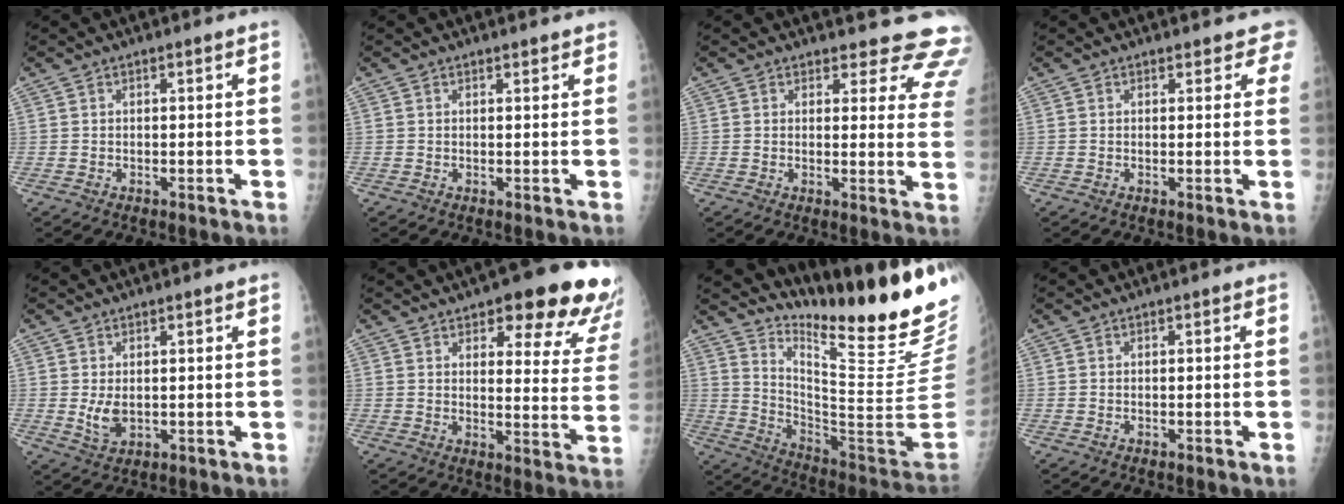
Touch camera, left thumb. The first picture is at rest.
{"total": 1.2, "force": [1.1, 0.3, 0.4], "torque": [-0.001, -0.002, 0.013]}
{"total": 13.4, "force": [12.7, 3.9, 1.5], "torque": [0.040, -0.110, 0.103]}
{"total": 3.2, "force": [2.8, 1.5, 0.6], "torque": [0.026, -0.010, 0.014]}
{"total": 3.5, "force": [0.5, 2.0, 2.9], "torque": [-0.047, -0.012, 0.018]}
{"total": 18.6, "force": [12.5, 6.2, 12.3], "torque": [-0.103, -0.059, 0.146]}
{"total": 24.7, "force": [19.5, 1.6, 15.1], "torque": [-0.209, -0.172, 0.295]}
{"total": 0.0}